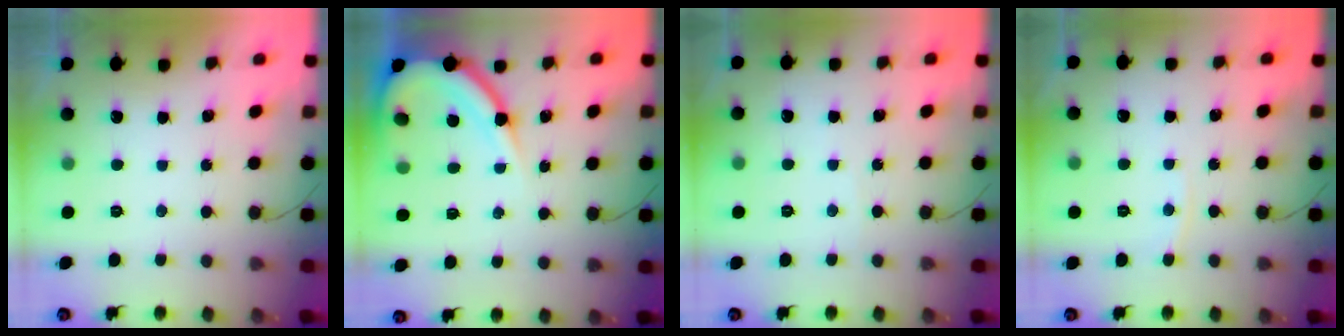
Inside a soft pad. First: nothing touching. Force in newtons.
{"total": 10.9, "press": 10.9, "slide": 1.3}
{"total": 2.3, "press": 2.2, "slide": 0.3}
{"total": 2.8, "press": 2.8, "slide": 0.3}